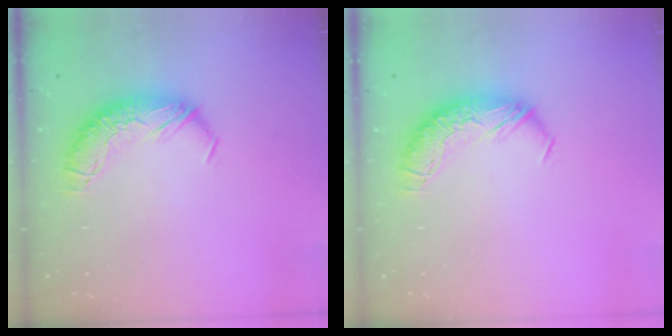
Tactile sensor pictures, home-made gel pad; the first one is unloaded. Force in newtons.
{"total": 0.0}